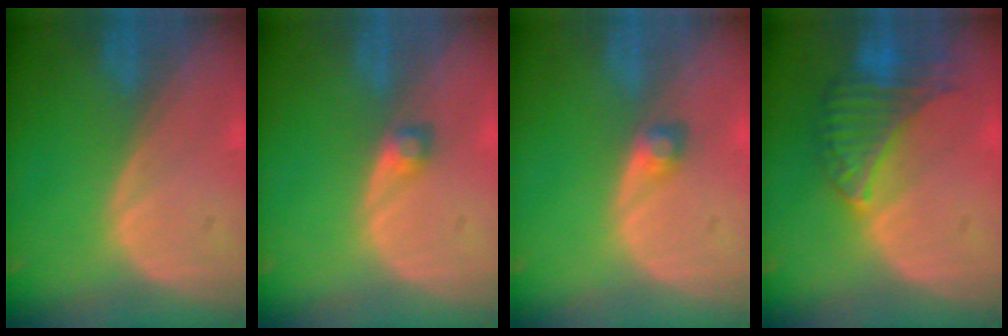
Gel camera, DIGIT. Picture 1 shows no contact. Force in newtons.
{"total": 1.8, "press": 1.7, "slide": 0.3}
{"total": 1.9, "press": 1.8, "slide": 0.2}
{"total": 7.0, "press": 6.8, "slide": 1.5}